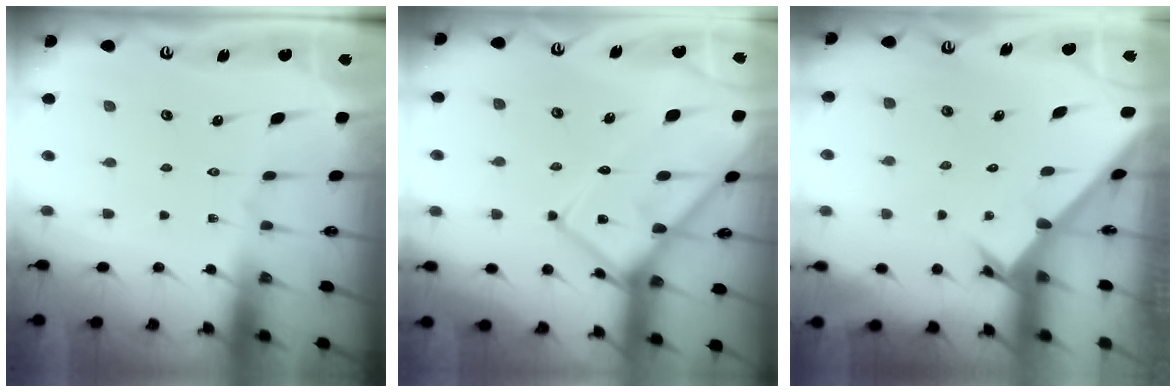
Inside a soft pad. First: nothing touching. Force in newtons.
{"total": 14.1, "press": 14.0, "slide": 1.5}
{"total": 2.2, "press": 2.2, "slide": 0.1}